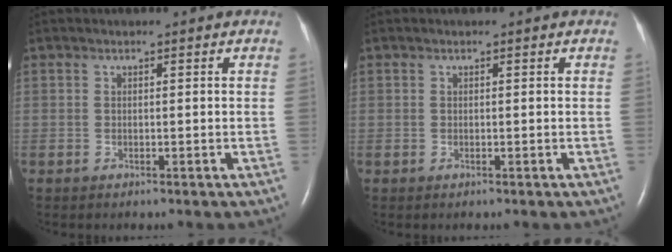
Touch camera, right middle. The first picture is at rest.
{"total": 0.0}